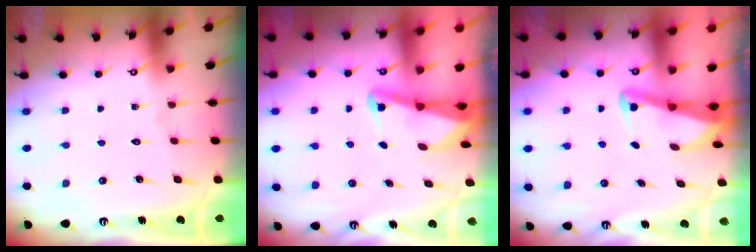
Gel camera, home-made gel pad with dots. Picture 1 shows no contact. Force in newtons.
{"total": 2.7, "press": 2.6, "slide": 0.6}
{"total": 3.2, "press": 3.2, "slide": 0.3}